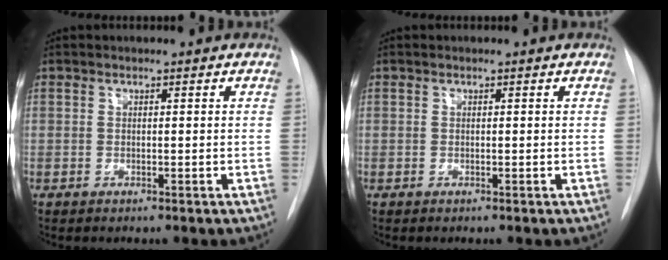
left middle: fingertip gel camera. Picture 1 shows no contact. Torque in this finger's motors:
{"motor_torque": [0.01, 0.04, 0.00, -0.01]}